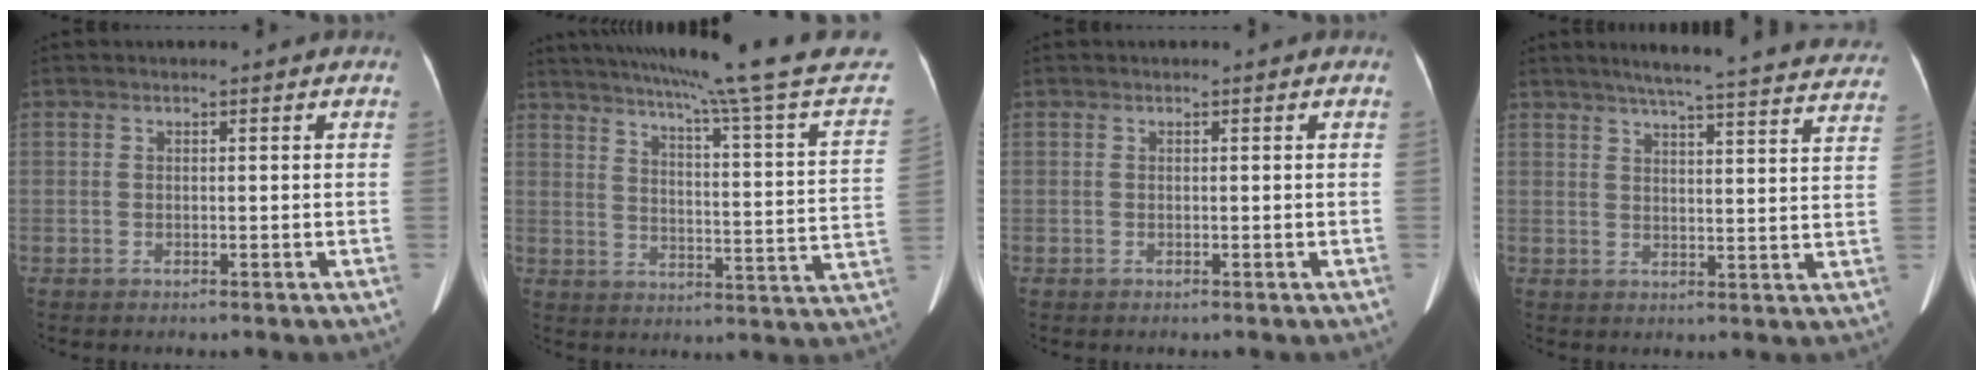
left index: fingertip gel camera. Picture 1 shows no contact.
{"total": 24.3, "force": [21.1, -1.9, 11.9], "torque": [-0.182, -0.062, 0.266]}
{"total": 0.0}
{"total": 26.0, "force": [23.8, 1.8, 10.4], "torque": [-0.146, -0.038, 0.277]}